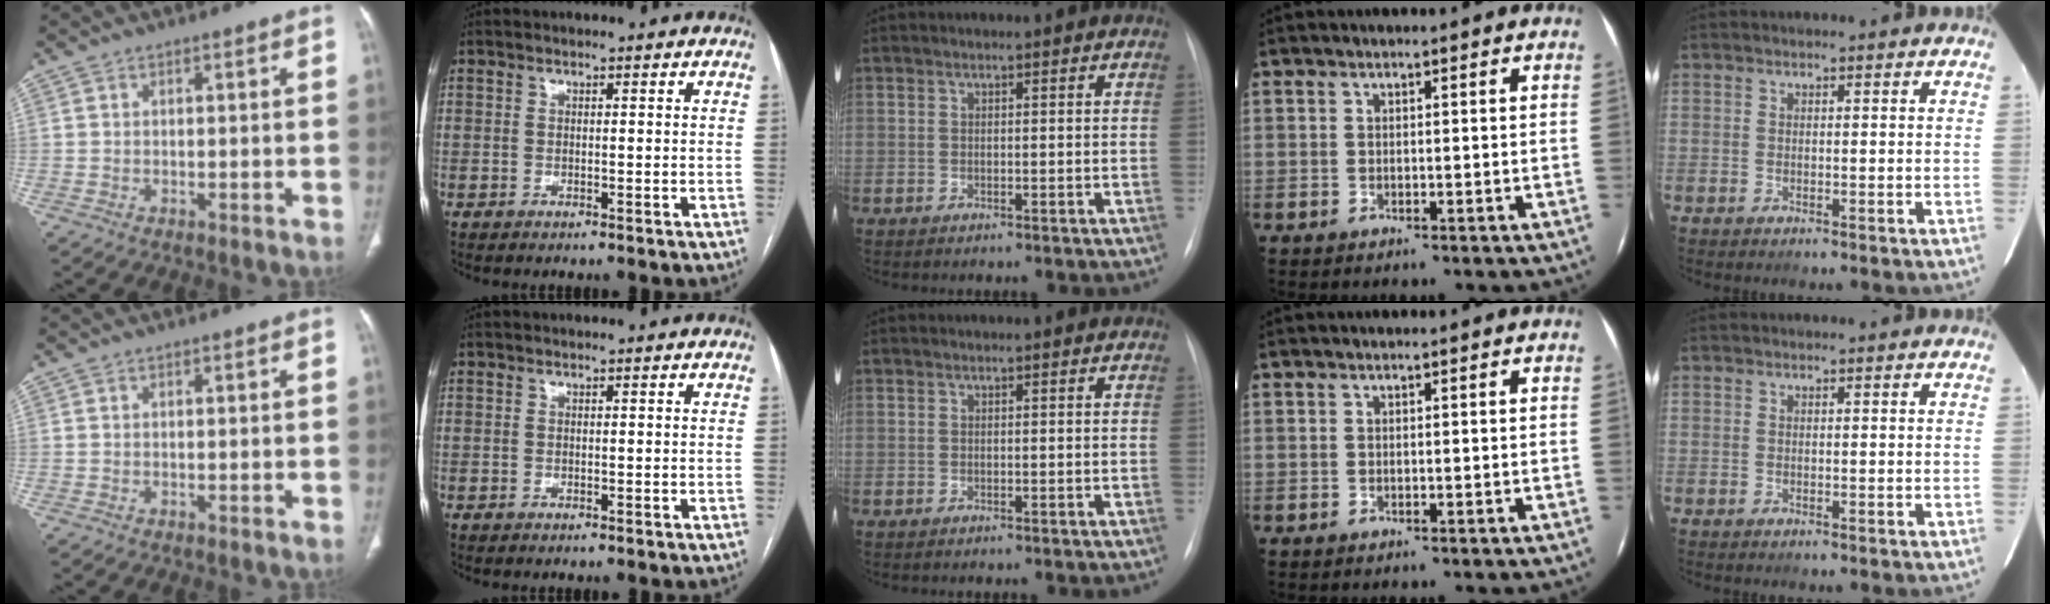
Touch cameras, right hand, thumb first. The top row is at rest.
{}